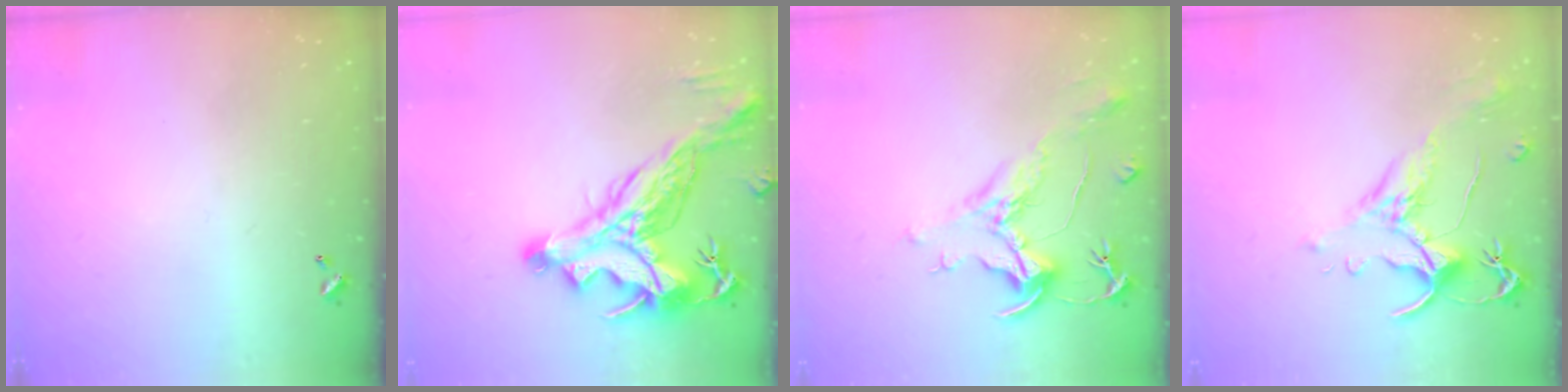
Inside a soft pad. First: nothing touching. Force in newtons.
{"total": 9.1, "press": 8.9, "slide": 2.0}
{"total": 2.2, "press": 1.7, "slide": 1.3}
{"total": 1.5, "press": 1.0, "slide": 1.1}